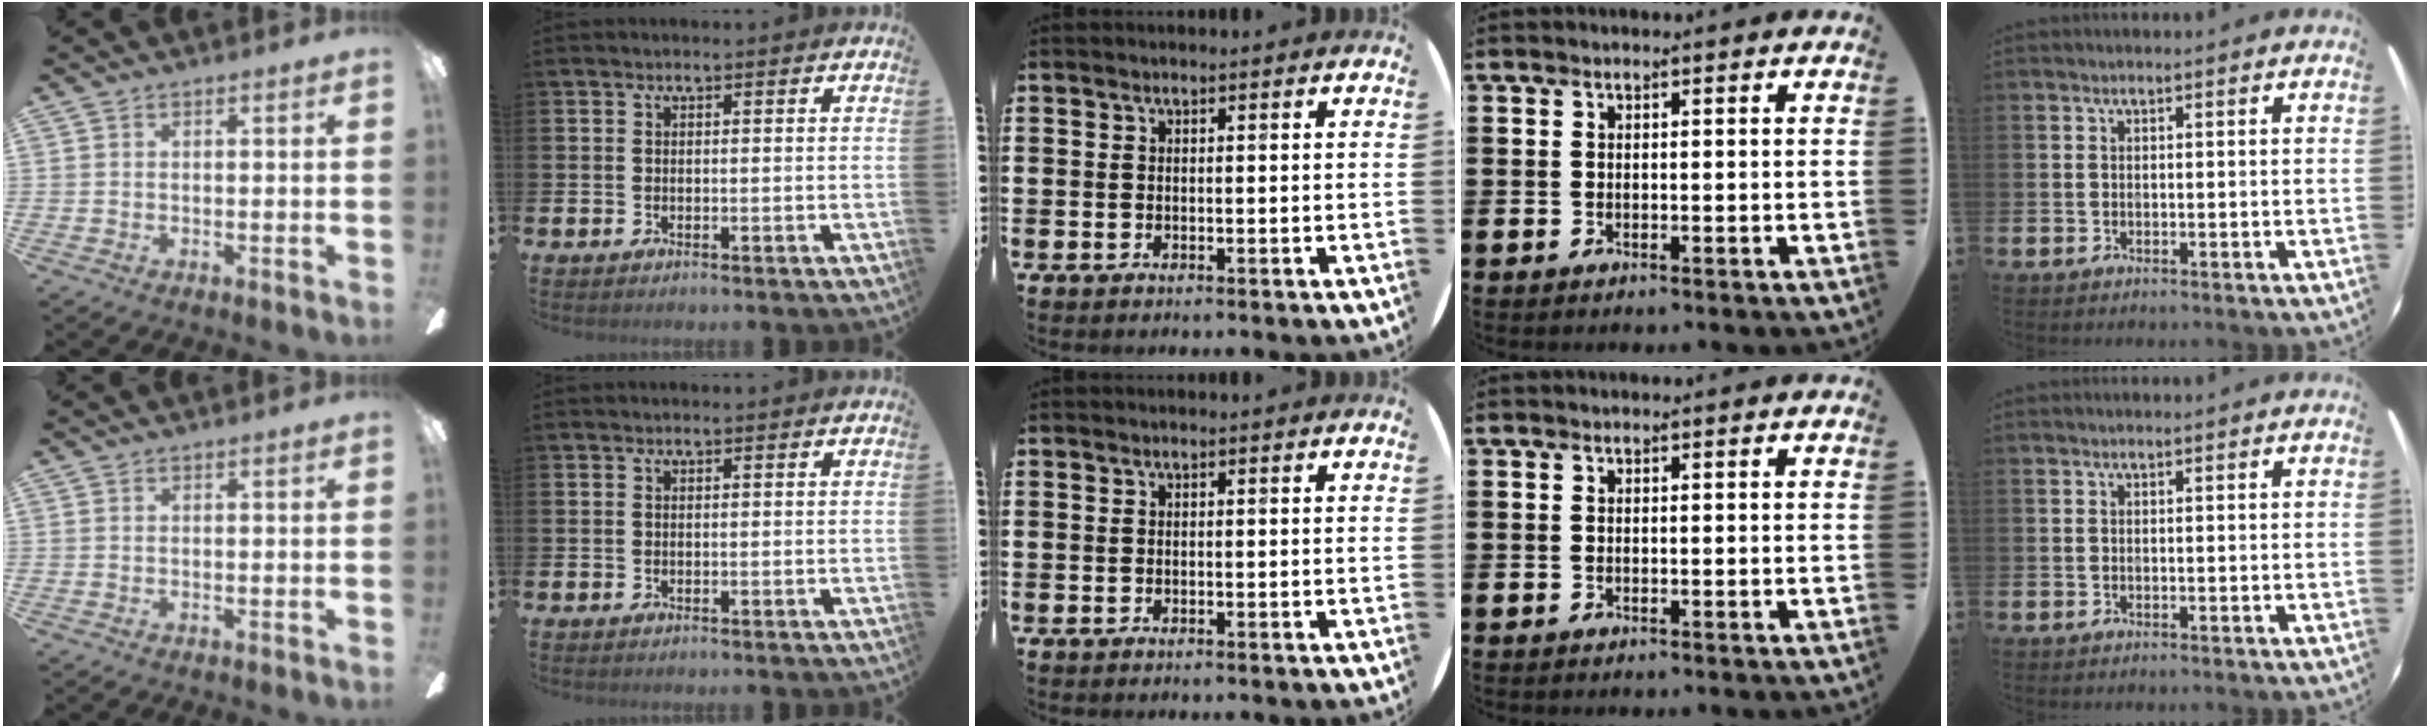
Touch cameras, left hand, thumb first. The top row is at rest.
{}